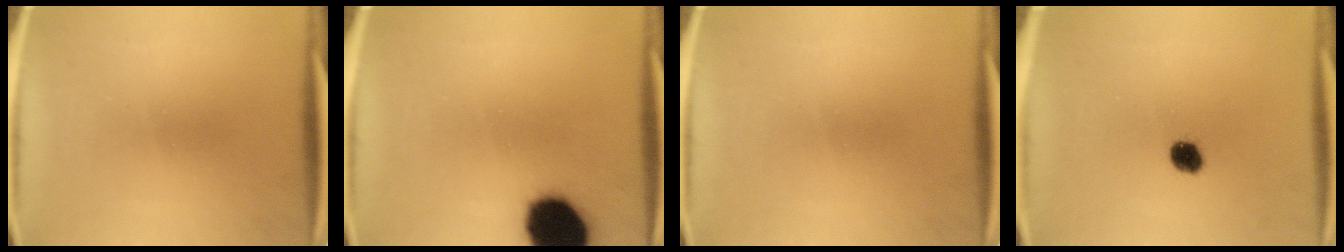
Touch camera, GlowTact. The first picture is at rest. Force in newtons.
{"total": 17.2}
{"total": 0.0}
{"total": 4.0}